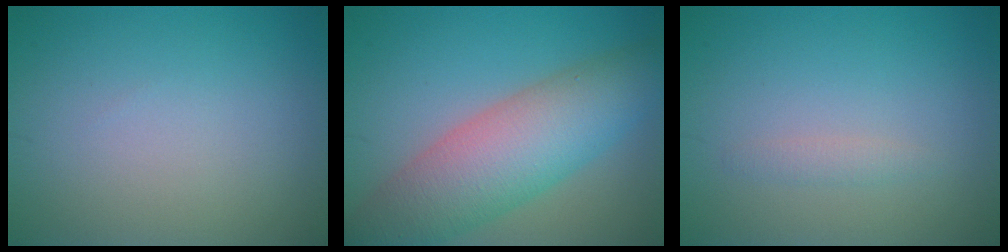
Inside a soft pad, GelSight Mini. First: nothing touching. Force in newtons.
{"total": 8.1, "press": 8.1, "slide": 0.5}
{"total": 0.9, "press": 0.9, "slide": 0.1}